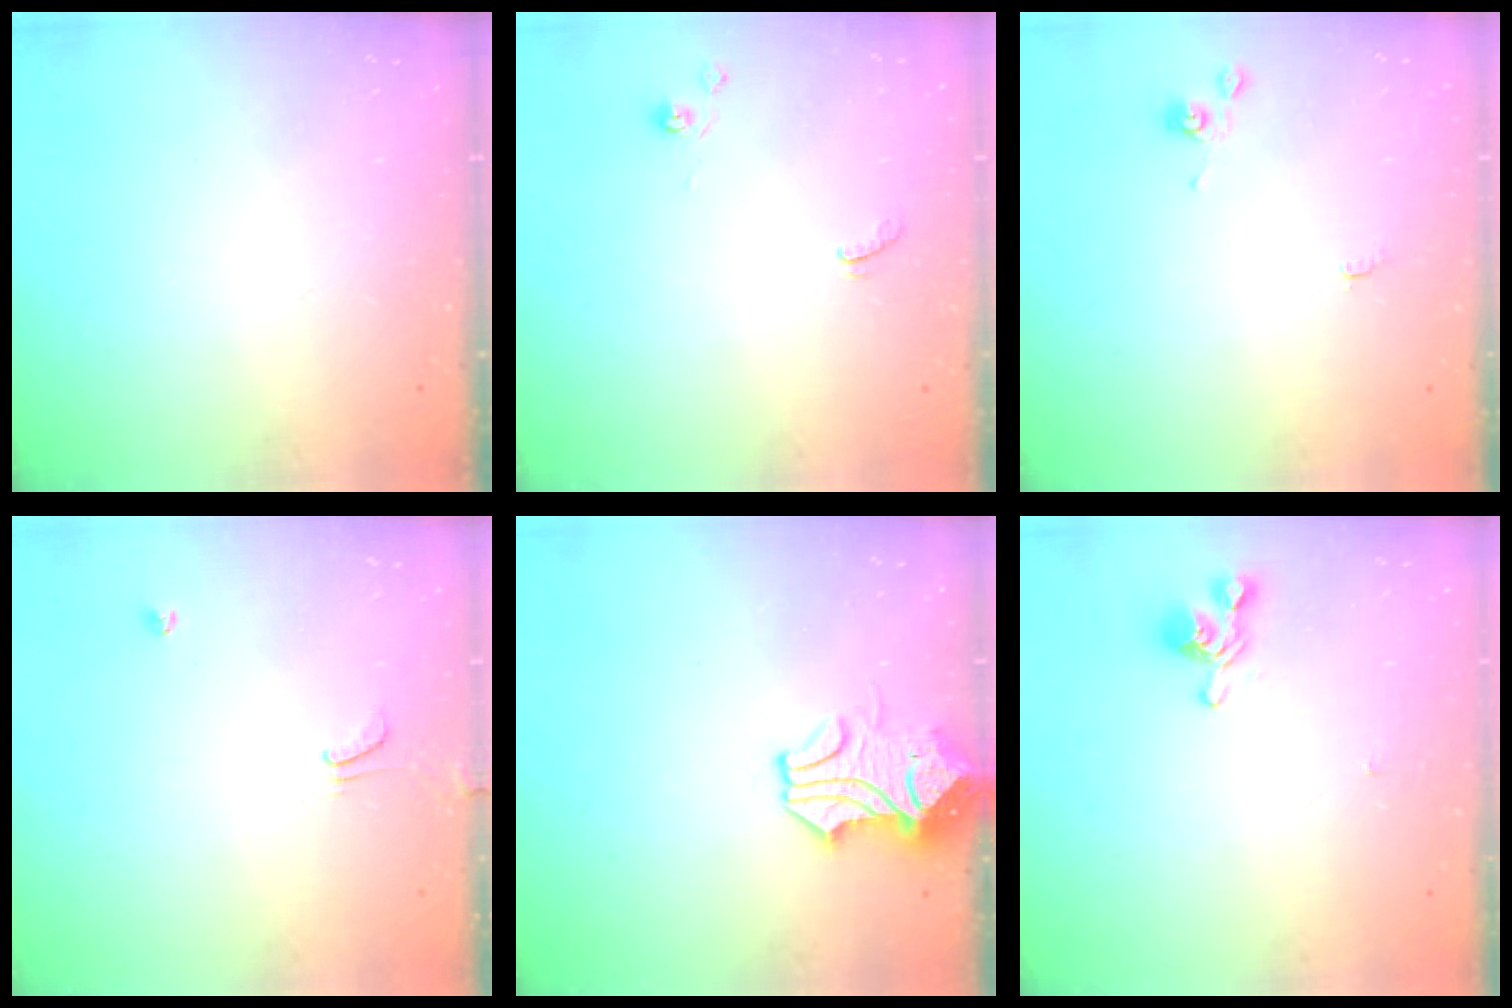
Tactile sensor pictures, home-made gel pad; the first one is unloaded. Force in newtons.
{"total": 2.6, "press": 2.6, "slide": 0.5}
{"total": 0.0}
{"total": 1.3, "press": 1.2, "slide": 0.4}
{"total": 2.1, "press": 2.0, "slide": 0.7}
{"total": 1.3, "press": 0.9, "slide": 1.0}